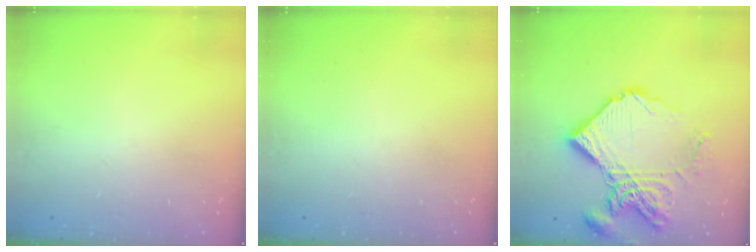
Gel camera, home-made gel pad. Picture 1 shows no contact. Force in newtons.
{"total": 0.0}
{"total": 20.0, "press": 19.9, "slide": 2.2}